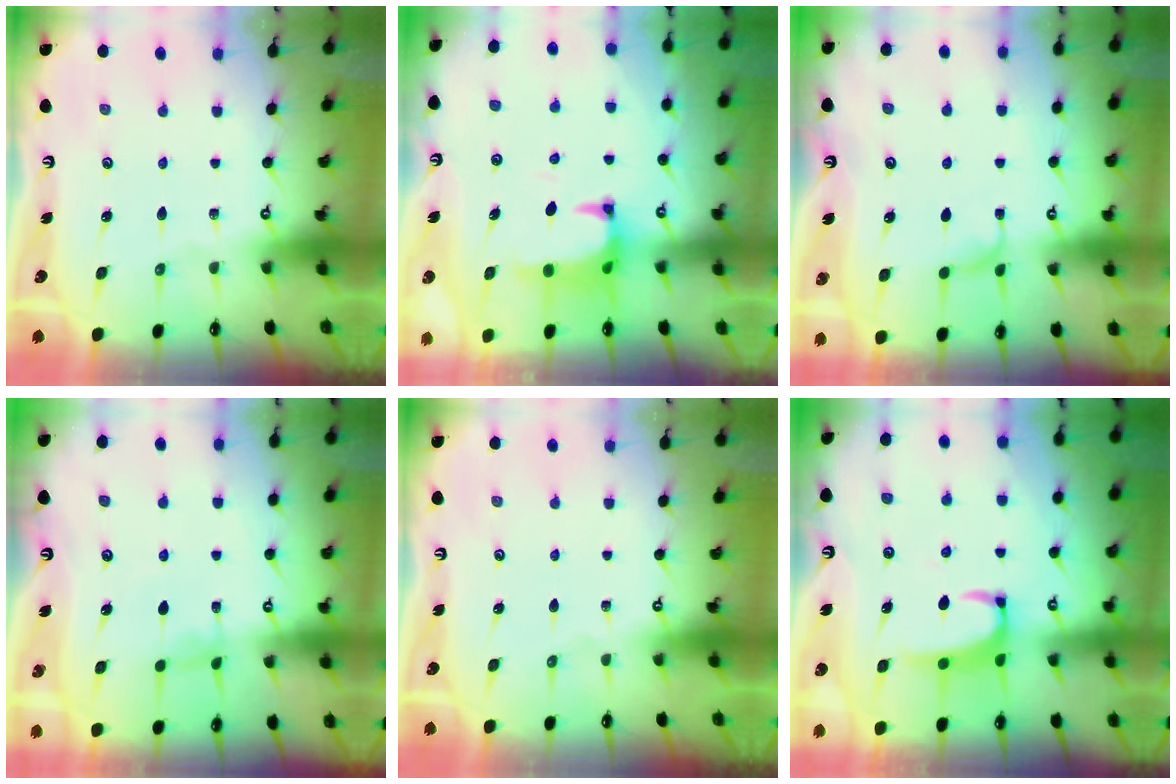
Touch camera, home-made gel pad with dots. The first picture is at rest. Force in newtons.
{"total": 1.0, "press": 0.5, "slide": 0.9}
{"total": 2.0, "press": 1.9, "slide": 0.4}
{"total": 1.5, "press": 1.5, "slide": 0.4}
{"total": 0.0}
{"total": 2.6, "press": 2.5, "slide": 0.8}